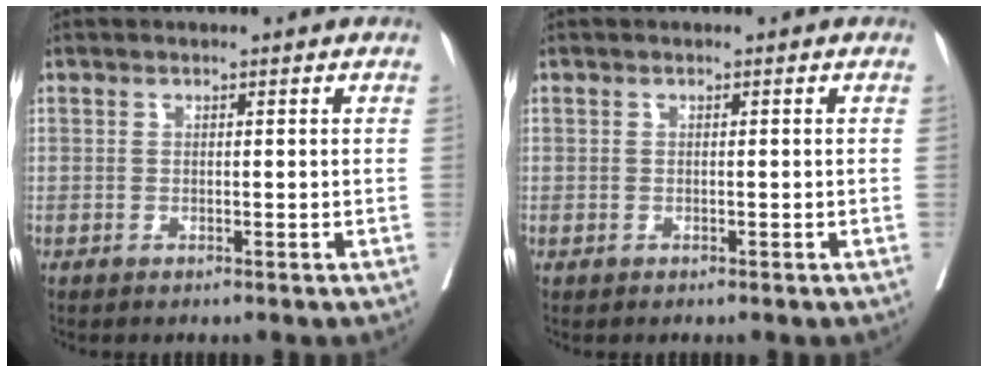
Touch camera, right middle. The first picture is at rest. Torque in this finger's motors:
{"motor_torque": [0.29, -0.42, -0.12, -0.21]}